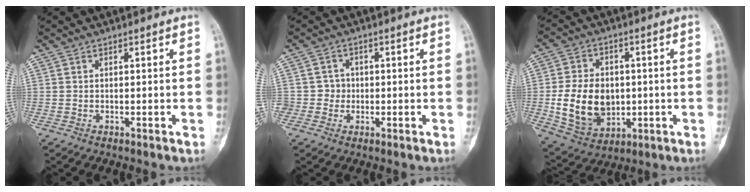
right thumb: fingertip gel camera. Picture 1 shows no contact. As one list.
[{"total": 3.1, "force": [-0.4, 3.1, 0.2], "torque": [0.031, 0.012, -0.011]}, {"total": 14.8, "force": [-1.1, 10.9, 9.9], "torque": [-0.145, 0.001, -0.002]}]